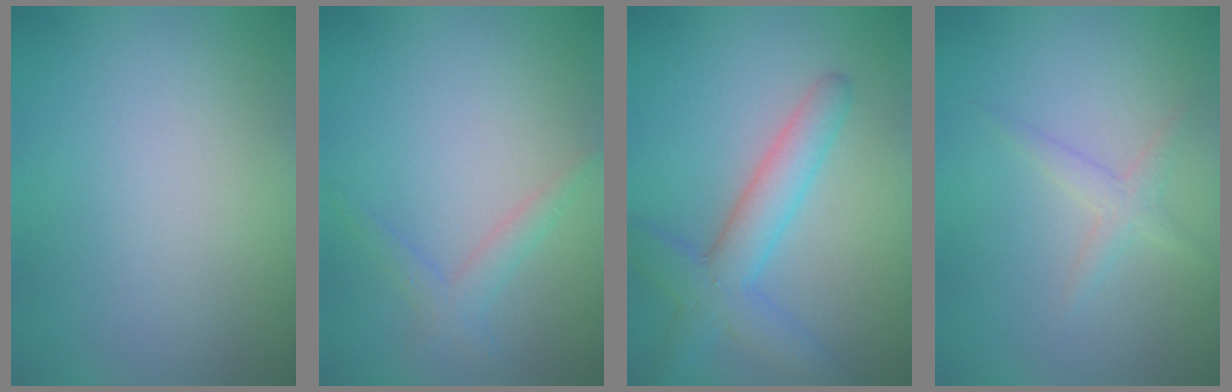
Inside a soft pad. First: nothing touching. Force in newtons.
{"total": 1.8, "press": 1.8, "slide": 0.1}
{"total": 4.5, "press": 4.5, "slide": 0.2}
{"total": 1.5, "press": 1.5, "slide": 0.1}